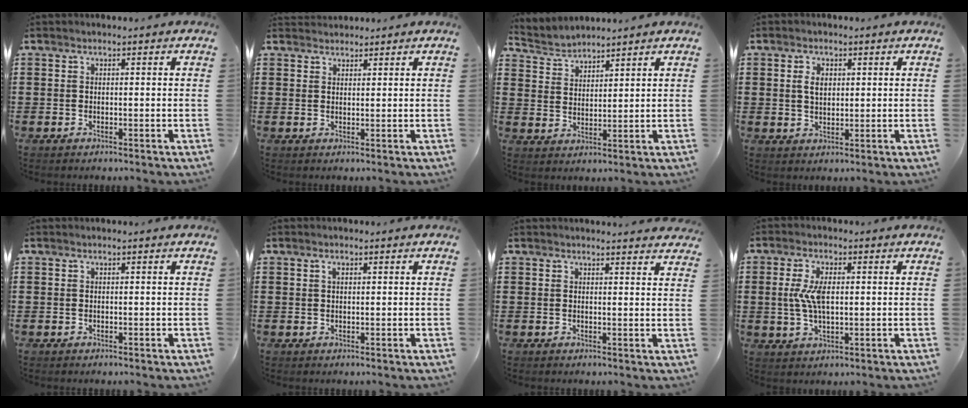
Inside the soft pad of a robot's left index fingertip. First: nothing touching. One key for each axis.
{"total": 1.6, "fx": 1.5, "fy": 0.4, "fz": -0.2, "tx": 0.000, "ty": 0.002, "tz": 0.031}
{"total": 3.2, "fx": 3.1, "fy": 0.8, "fz": -0.2, "tx": -0.010, "ty": -0.010, "tz": 0.058}
{"total": 2.9, "fx": 0.9, "fy": 1.7, "fz": 2.2, "tx": -0.040, "ty": 0.005, "tz": 0.013}
{"total": 0.0}
{"total": 1.0, "fx": 0.5, "fy": 0.4, "fz": 0.7, "tx": -0.015, "ty": 0.004, "tz": 0.009}
{"total": 1.9, "fx": 1.9, "fy": -0.1, "fz": 0.3, "tx": -0.002, "ty": -0.006, "tz": 0.035}
{"total": 6.0, "fx": 0.7, "fy": 2.5, "fz": 5.4, "tx": -0.131, "ty": 0.000, "tz": 0.004}